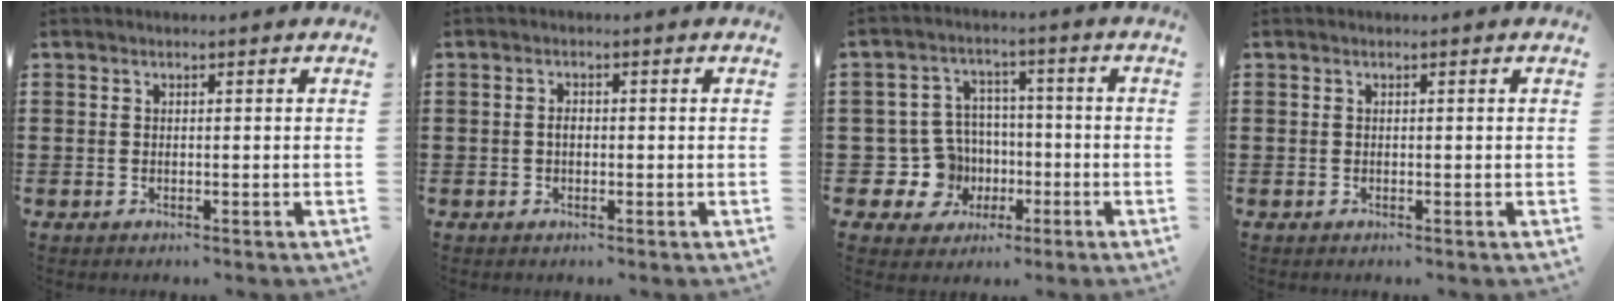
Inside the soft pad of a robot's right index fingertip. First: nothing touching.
{"total": 1.1, "force": [0.0, 0.5, 1.0], "torque": [-0.019, 0.003, 0.000]}
{"total": 8.5, "force": [-1.6, 7.8, 3.0], "torque": [-0.113, 0.008, -0.021]}
{"total": 0.0}